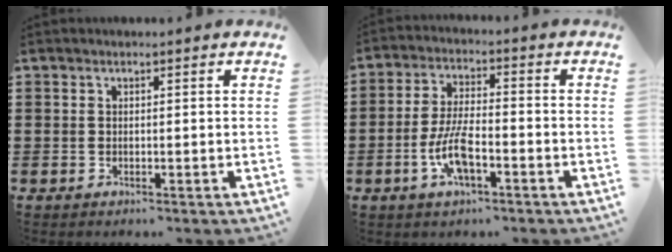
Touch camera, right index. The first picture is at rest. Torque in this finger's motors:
{"motor_torque": [2.14, 0.00, 0.33, 0.09]}